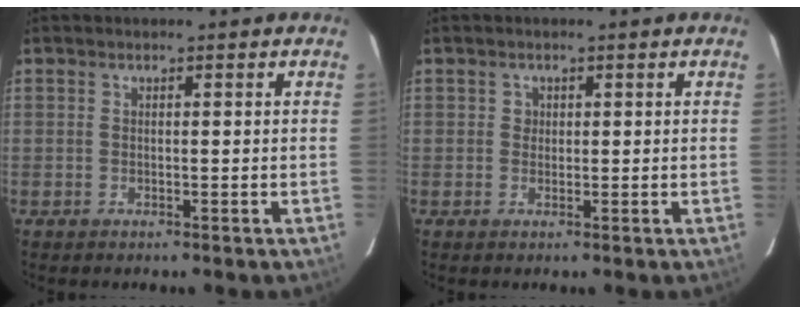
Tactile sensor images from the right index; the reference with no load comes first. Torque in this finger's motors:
{"motor_torque": [0.01, 0.00, 0.00, 0.01]}